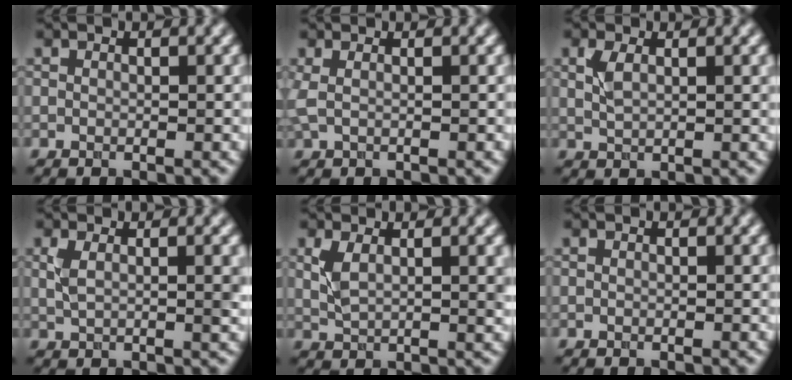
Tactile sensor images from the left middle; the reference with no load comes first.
{"total": 1.4, "force": [0.4, 0.5, 1.2], "torque": [-0.024, 0.005, 0.003]}
{"total": 2.3, "force": [0.9, 1.0, 1.9], "torque": [-0.043, 0.001, 0.019]}
{"total": 3.5, "force": [0.8, 1.3, 3.2], "torque": [-0.057, 0.000, 0.015]}
{"total": 3.5, "force": [1.2, 1.3, 3.1], "torque": [-0.067, -0.005, 0.026]}
{"total": 0.0}